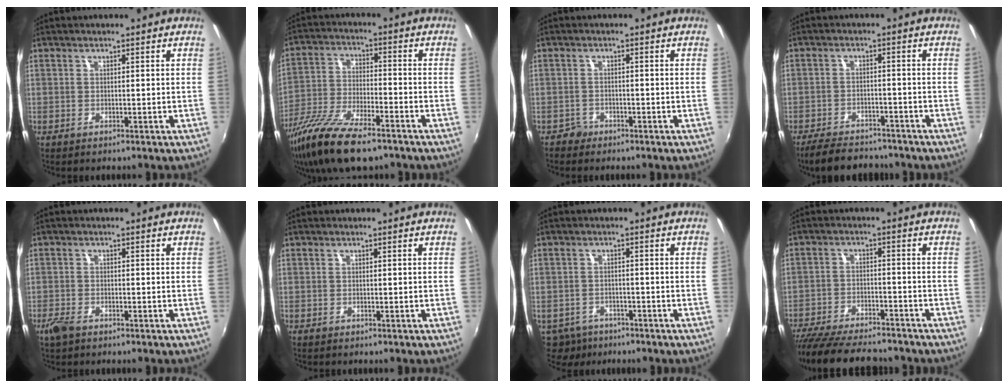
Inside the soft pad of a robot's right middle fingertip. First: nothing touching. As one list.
[{"total": 16.8, "force": [-11.9, 5.0, 10.7], "torque": [-0.226, -0.044, -0.220]}, {"total": 1.8, "force": [-1.4, 1.1, -0.2], "torque": [0.000, 0.004, -0.026]}, {"total": 10.6, "force": [-9.0, 3.7, 4.1], "torque": [-0.100, -0.006, -0.136]}, {"total": 2.9, "force": [-2.1, 1.2, 1.6], "torque": [-0.040, -0.007, -0.043]}, {"total": 0.0}, {"total": 7.0, "force": [-5.2, 4.0, 2.3], "torque": [-0.064, -0.016, -0.081]}, {"total": 17.4, "force": [-15.1, 4.1, 7.7], "torque": [-0.159, -0.027, -0.234]}]